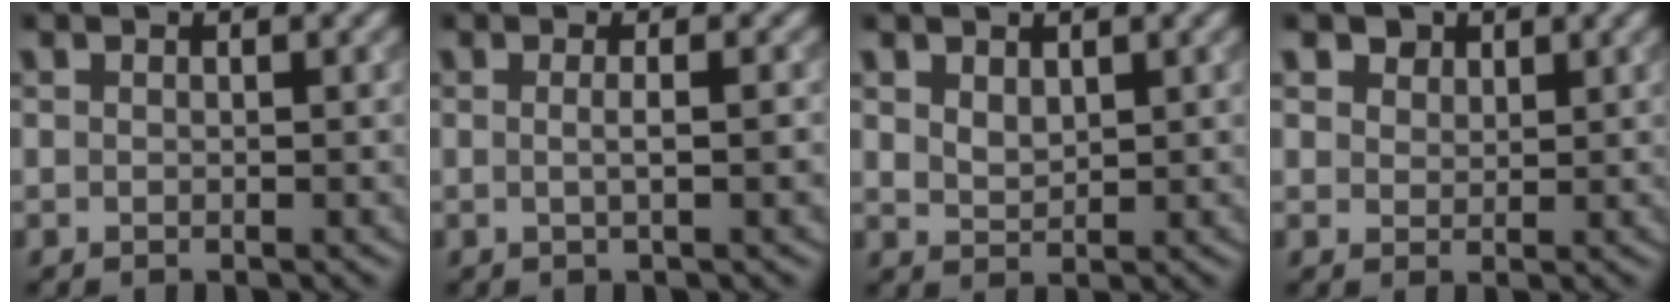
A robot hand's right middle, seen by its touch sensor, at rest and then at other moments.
{"total": 2.1, "force": [-0.1, 0.5, 2.0], "torque": [-0.029, -0.001, -0.007]}
{"total": 1.6, "force": [0.9, 1.0, 1.0], "torque": [-0.021, -0.002, 0.022]}
{"total": 2.6, "force": [1.8, 1.6, 0.8], "torque": [-0.023, -0.007, 0.031]}